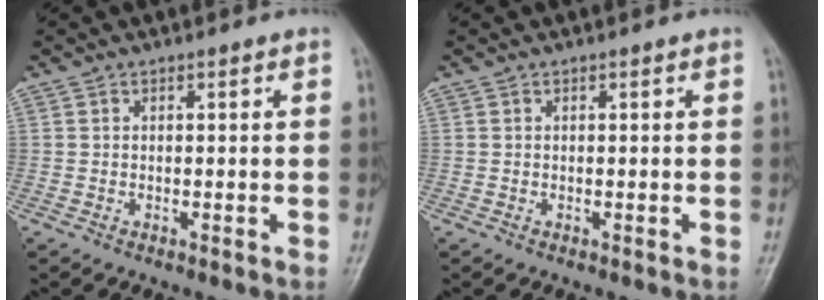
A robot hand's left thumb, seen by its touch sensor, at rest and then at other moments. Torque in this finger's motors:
{"motor_torque": [0.50, -0.24, -0.10, 0.11, 0.04]}